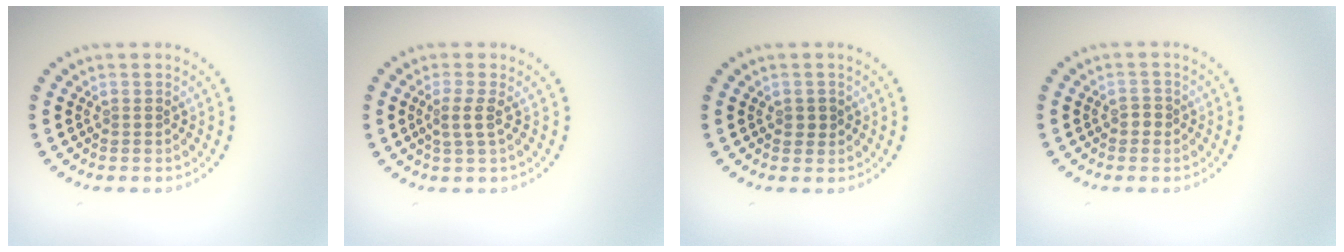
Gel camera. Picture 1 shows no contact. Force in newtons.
{"total": 1.8, "press": 1.4, "slide": 1.1}
{"total": 1.1, "press": 1.1, "slide": 0.2}
{"total": 1.1, "press": 1.0, "slide": 0.4}